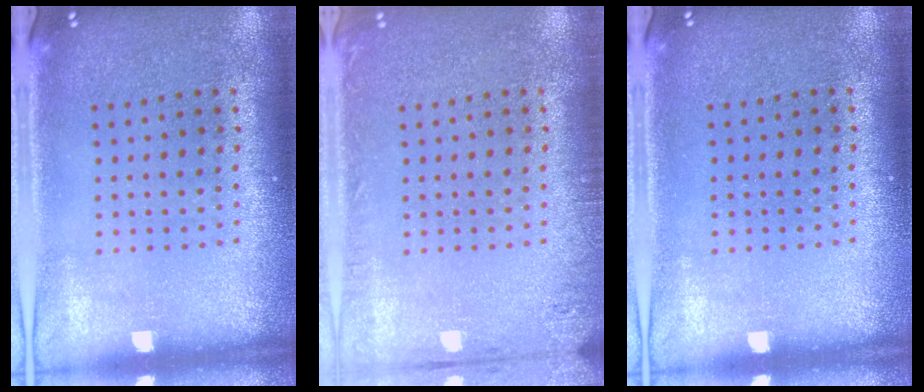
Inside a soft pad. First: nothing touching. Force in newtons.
{"total": 1.5, "press": 1.5, "slide": 0.2}
{"total": 0.0}